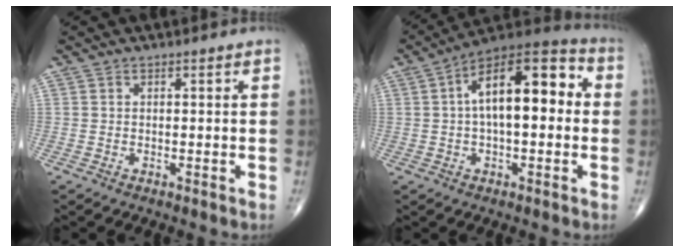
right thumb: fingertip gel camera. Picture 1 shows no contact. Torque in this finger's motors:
{"motor_torque": [1.00, 3.74, 1.07, -0.10, 0.44]}